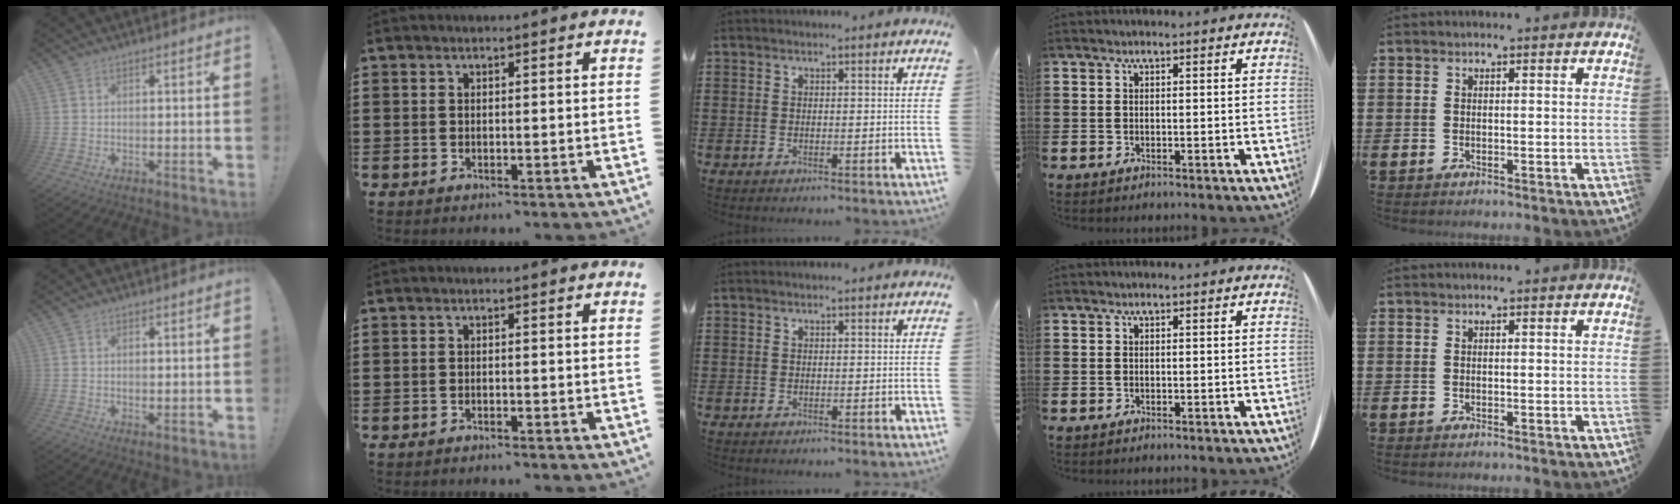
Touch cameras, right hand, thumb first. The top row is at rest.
{"thumb": {"total": 1.2, "force": [0.8, 0.4, 0.8], "torque": [-0.001, -0.005, 0.012]}, "index": {"total": 0.8, "force": [-0.8, 0.0, 0.1], "torque": [-0.004, -0.001, -0.016]}}